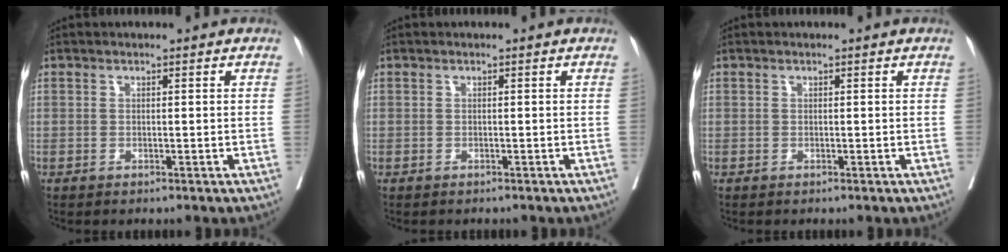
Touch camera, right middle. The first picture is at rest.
{"total": 0.9, "force": [-0.8, 0.4, 0.1], "torque": [-0.007, 0.002, -0.013]}
{"total": 0.0}